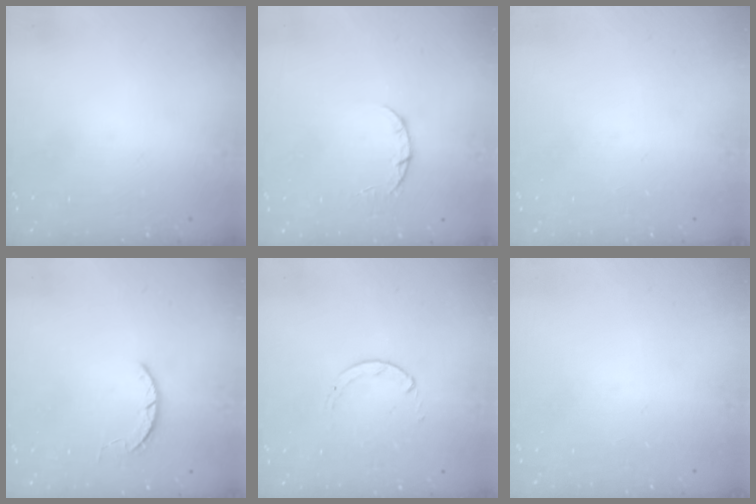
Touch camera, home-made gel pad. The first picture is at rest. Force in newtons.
{"total": 2.3, "press": 2.3, "slide": 0.3}
{"total": 0.0}
{"total": 1.6, "press": 1.6, "slide": 0.3}
{"total": 0.7, "press": 0.7, "slide": 0.1}
{"total": 0.0}